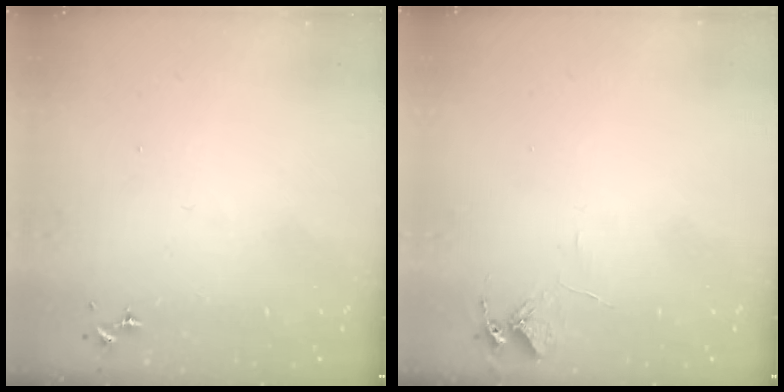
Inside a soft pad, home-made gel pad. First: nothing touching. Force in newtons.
{"total": 5.9, "press": 5.9, "slide": 0.6}